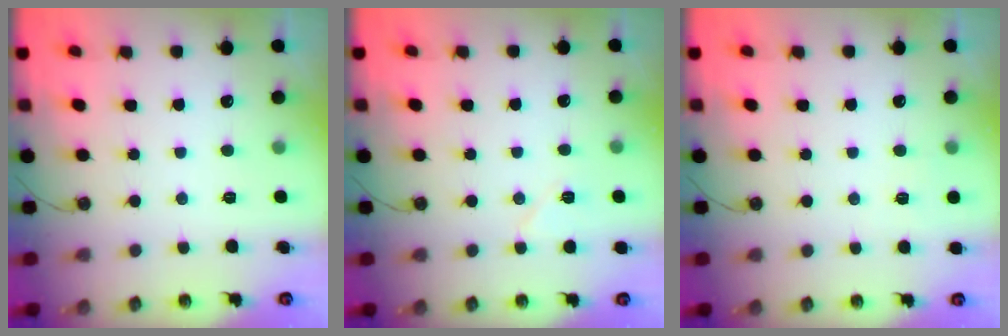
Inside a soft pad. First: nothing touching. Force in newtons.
{"total": 5.4, "press": 5.0, "slide": 2.0}
{"total": 2.5, "press": 2.4, "slide": 0.4}